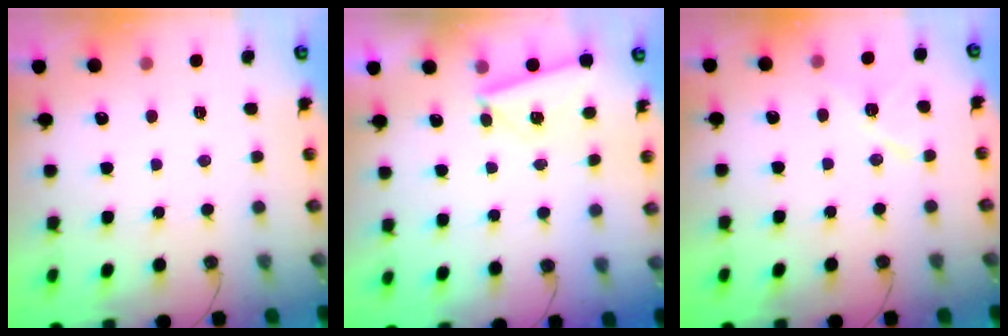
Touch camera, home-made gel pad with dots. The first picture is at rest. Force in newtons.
{"total": 2.7, "press": 2.0, "slide": 1.7}
{"total": 9.5, "press": 9.3, "slide": 1.9}